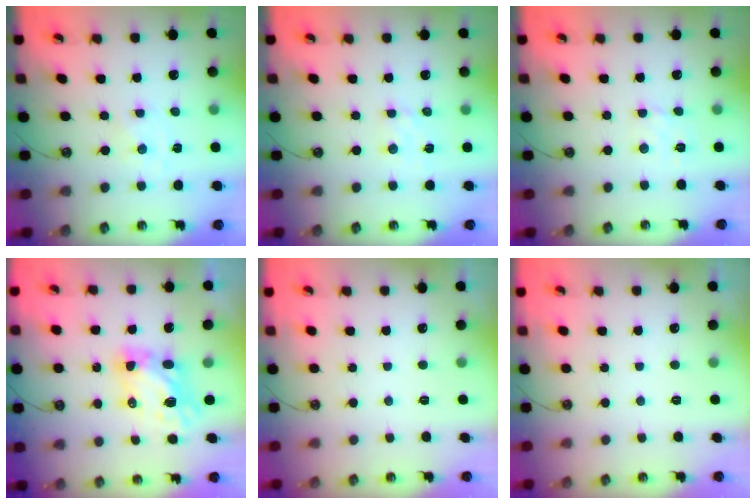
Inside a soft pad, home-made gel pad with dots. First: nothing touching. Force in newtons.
{"total": 2.4, "press": 2.4, "slide": 0.4}
{"total": 2.8, "press": 2.7, "slide": 0.6}
{"total": 6.7, "press": 6.7, "slide": 0.4}
{"total": 0.0}
{"total": 0.0}